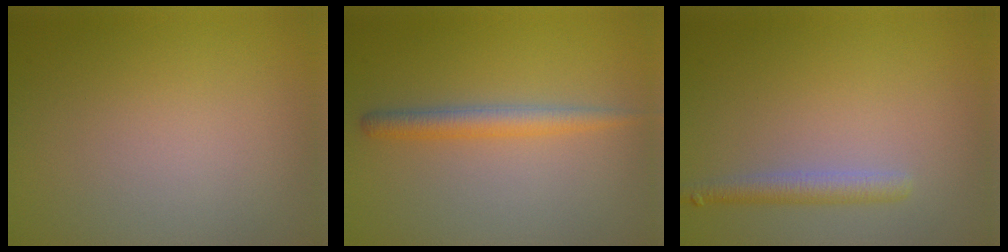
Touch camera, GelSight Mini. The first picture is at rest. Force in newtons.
{"total": 2.2, "press": 2.2, "slide": 0.2}
{"total": 2.2, "press": 2.2, "slide": 0.1}